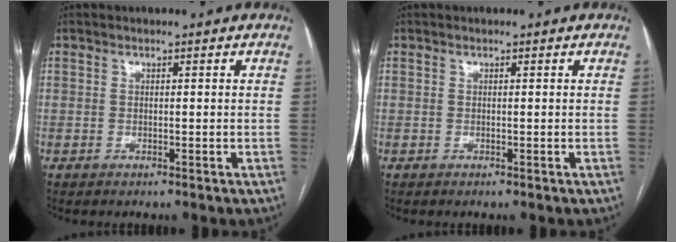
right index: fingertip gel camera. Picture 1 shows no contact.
{"total": 0.0}